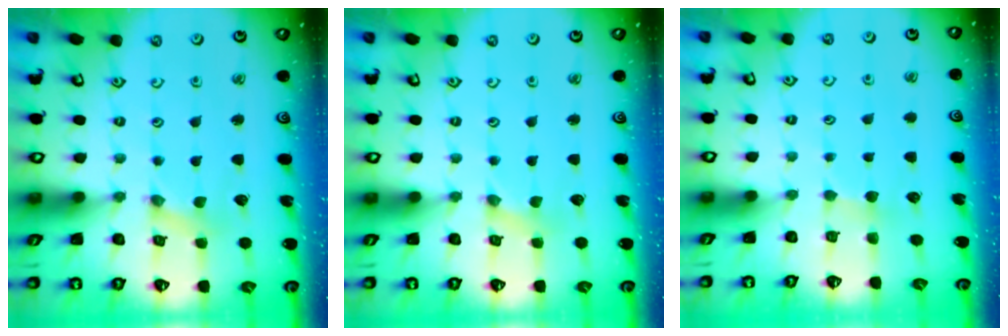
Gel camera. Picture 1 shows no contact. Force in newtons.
{"total": 0.0}
{"total": 2.9, "press": 2.9, "slide": 0.5}